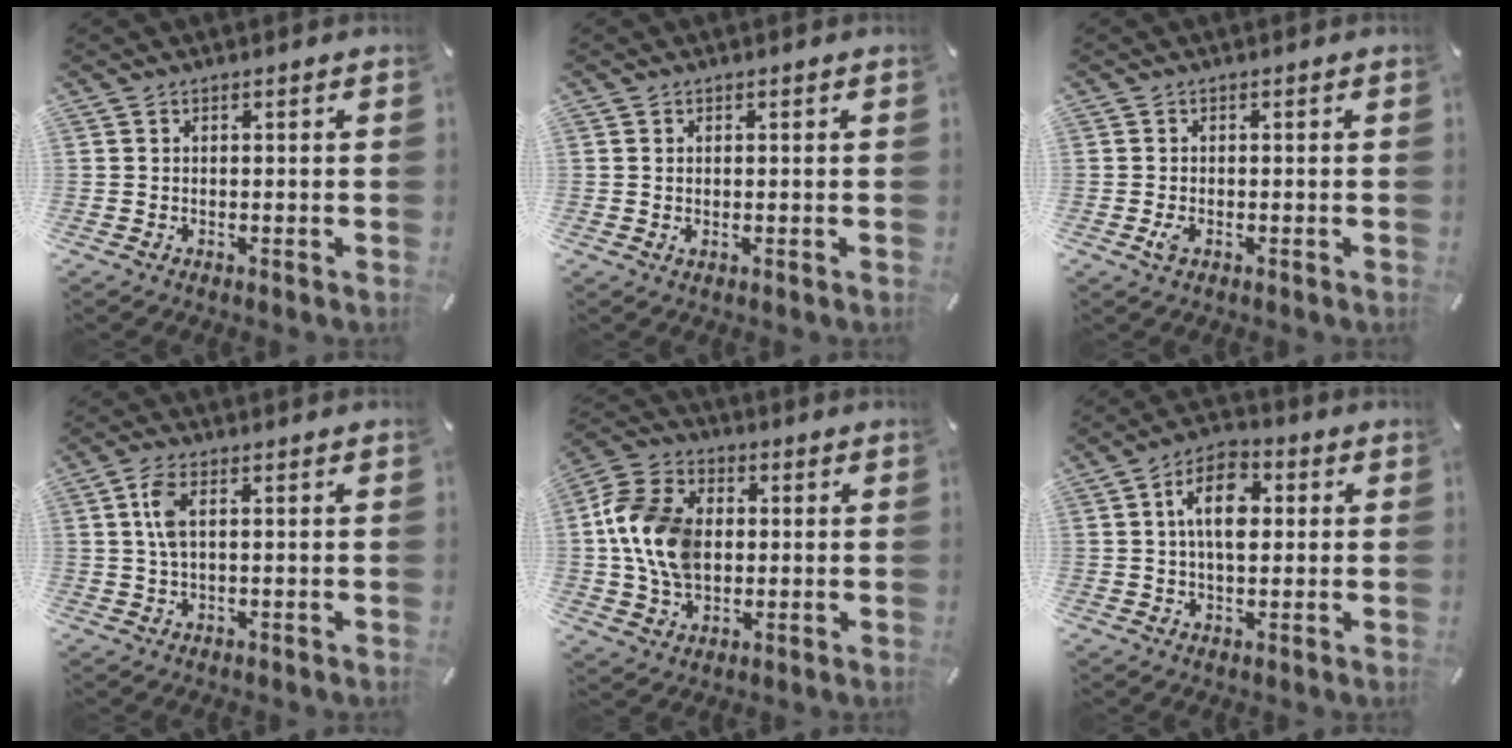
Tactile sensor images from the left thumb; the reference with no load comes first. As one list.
[{"total": 0.7, "force": [0.0, 0.4, 0.6], "torque": [-0.010, 0.001, 0.000]}, {"total": 1.8, "force": [-0.7, 0.9, 1.4], "torque": [-0.038, -0.006, -0.016]}, {"total": 5.2, "force": [1.0, 2.2, 4.6], "torque": [-0.108, 0.005, 0.011]}, {"total": 13.8, "force": [0.6, 10.6, 8.8], "torque": [-0.188, 0.016, 0.012]}, {"total": 10.2, "force": [1.4, 6.3, 7.9], "torque": [-0.141, 0.007, 0.022]}]